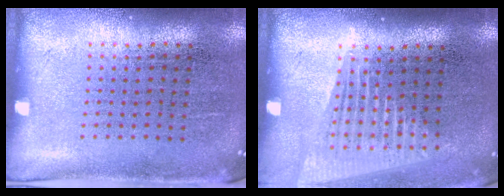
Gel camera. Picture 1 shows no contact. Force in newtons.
{"total": 1.6, "press": 1.4, "slide": 0.7}